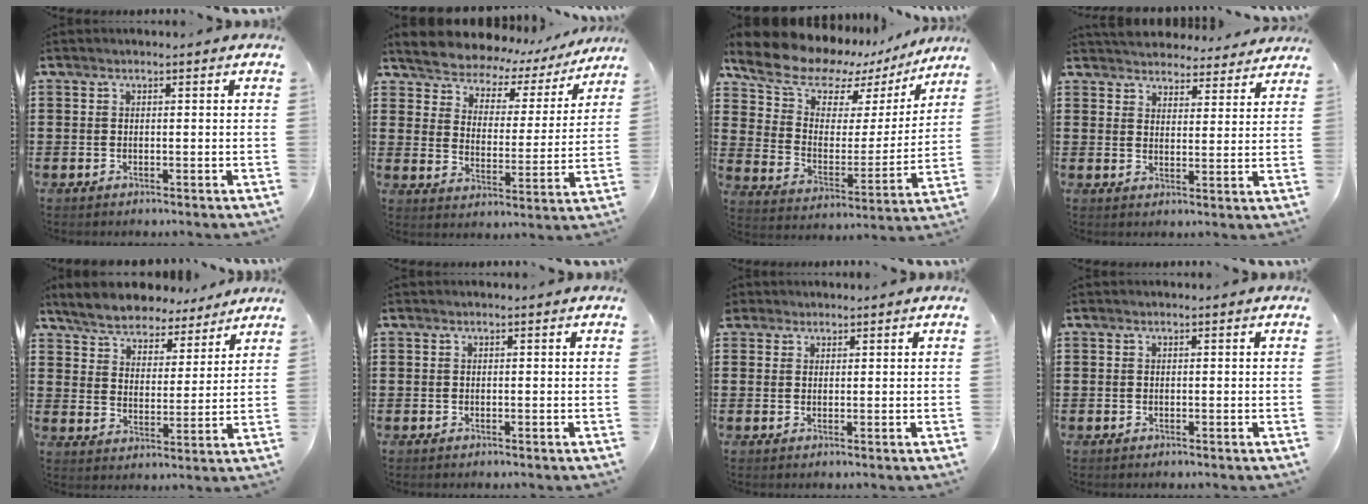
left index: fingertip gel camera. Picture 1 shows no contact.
{"total": 4.2, "force": [4.1, 1.1, 0.2], "torque": [-0.034, -0.038, 0.062]}
{"total": 9.4, "force": [8.1, 4.2, 2.5], "torque": [-0.081, -0.058, 0.138]}
{"total": 4.3, "force": [4.3, 0.5, 0.1], "torque": [-0.022, -0.023, 0.076]}
{"total": 6.3, "force": [6.1, 1.1, 0.9], "torque": [-0.050, -0.034, 0.110]}
{"total": 0.0}
{"total": 1.5, "force": [1.3, 0.8, 0.0], "torque": [-0.004, 0.005, 0.026]}
{"total": 0.0}